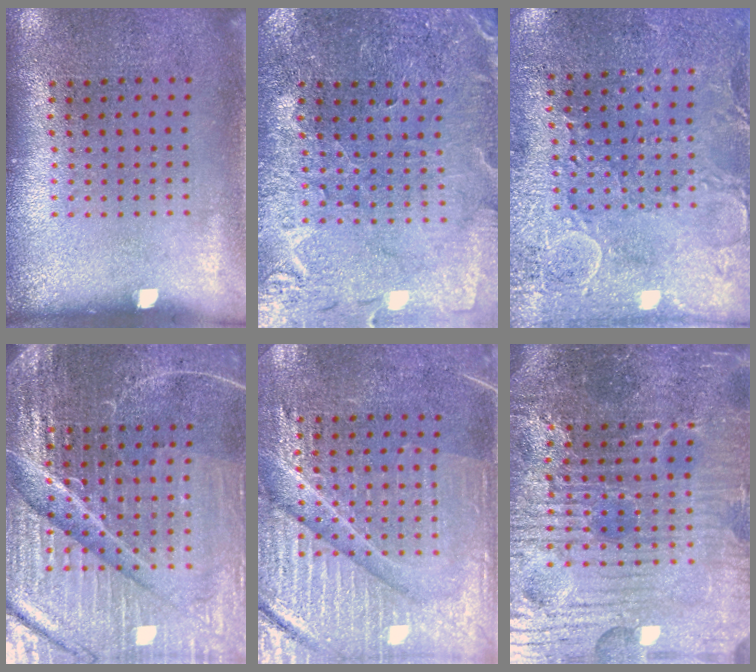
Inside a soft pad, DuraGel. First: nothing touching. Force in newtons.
{"total": 1.0, "press": 1.0, "slide": 0.2}
{"total": 2.7, "press": 2.6, "slide": 0.7}
{"total": 6.5, "press": 5.8, "slide": 3.0}
{"total": 4.5, "press": 4.3, "slide": 1.3}
{"total": 6.0, "press": 5.6, "slide": 2.3}